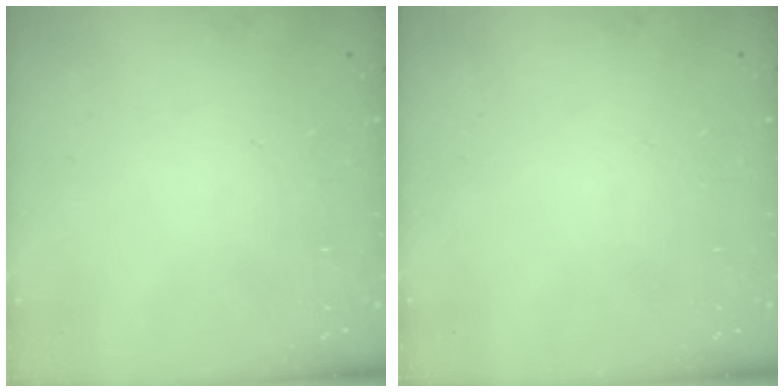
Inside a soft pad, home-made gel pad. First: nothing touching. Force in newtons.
{"total": 0.0}